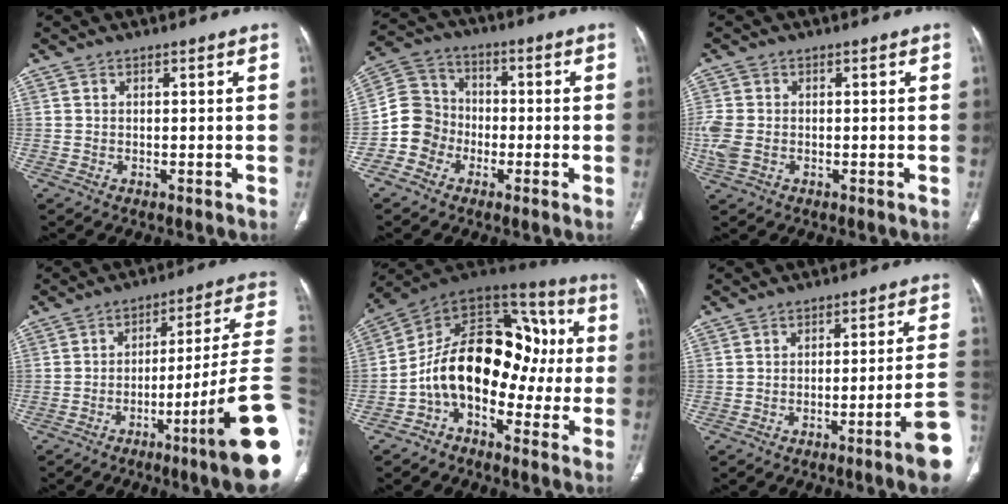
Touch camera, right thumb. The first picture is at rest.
{"total": 8.5, "force": [-3.0, 7.7, 1.8], "torque": [-0.010, 0.038, -0.066]}
{"total": 5.0, "force": [-0.9, 3.5, 3.4], "torque": [-0.101, 0.001, -0.017]}
{"total": 20.0, "force": [-7.0, 0.0, 18.7], "torque": [-0.212, 0.031, -0.111]}
{"total": 18.9, "force": [-2.5, 12.3, 14.2], "torque": [-0.181, 0.077, -0.054]}
{"total": 10.2, "force": [-4.7, -0.3, 9.1], "torque": [-0.119, 0.027, -0.070]}